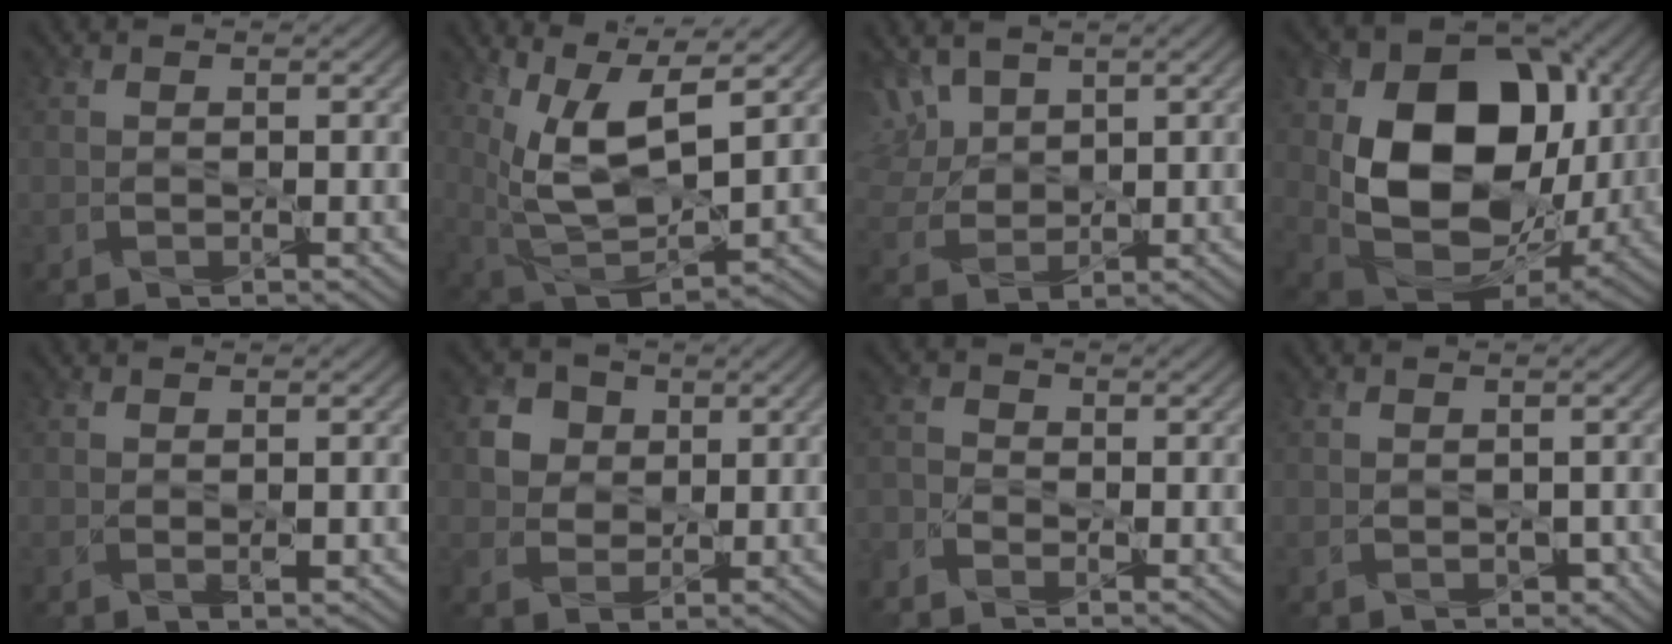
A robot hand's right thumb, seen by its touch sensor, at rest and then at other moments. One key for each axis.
{"total": 11.9, "fx": 5.0, "fy": 4.9, "fz": 9.7, "tx": -0.216, "ty": -0.001, "tz": 0.098}
{"total": 6.7, "fx": 3.6, "fy": 4.1, "fz": 3.9, "tx": -0.124, "ty": 0.013, "tz": 0.072}
{"total": 18.1, "fx": 2.0, "fy": 13.2, "fz": 12.3, "tx": -0.229, "ty": -0.042, "tz": 0.049}
{"total": 1.1, "fx": -0.1, "fy": 0.5, "fz": 1.0, "tx": -0.018, "ty": -0.005, "tz": 0.002}
{"total": 4.9, "fx": 1.6, "fy": 4.2, "fz": 1.8, "tx": -0.060, "ty": -0.004, "tz": 0.027}
{"total": 3.4, "fx": -2.7, "fy": 1.6, "fz": 1.2, "tx": -0.032, "ty": -0.006, "tz": -0.066}
{"total": 1.1, "fx": -0.4, "fy": 0.8, "fz": 0.7, "tx": -0.013, "ty": -0.009, "tz": -0.001}